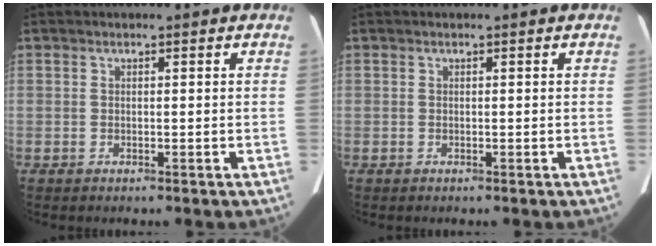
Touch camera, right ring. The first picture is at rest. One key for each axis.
{"total": 0.0}